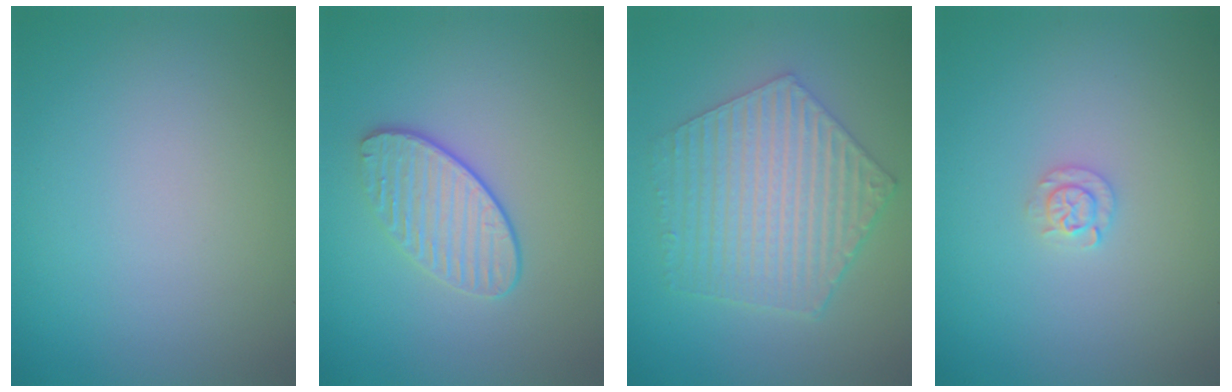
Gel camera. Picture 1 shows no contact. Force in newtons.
{"total": 2.7, "press": 2.4, "slide": 1.2}
{"total": 6.2, "press": 4.5, "slide": 4.2}
{"total": 1.3, "press": 1.3, "slide": 0.2}